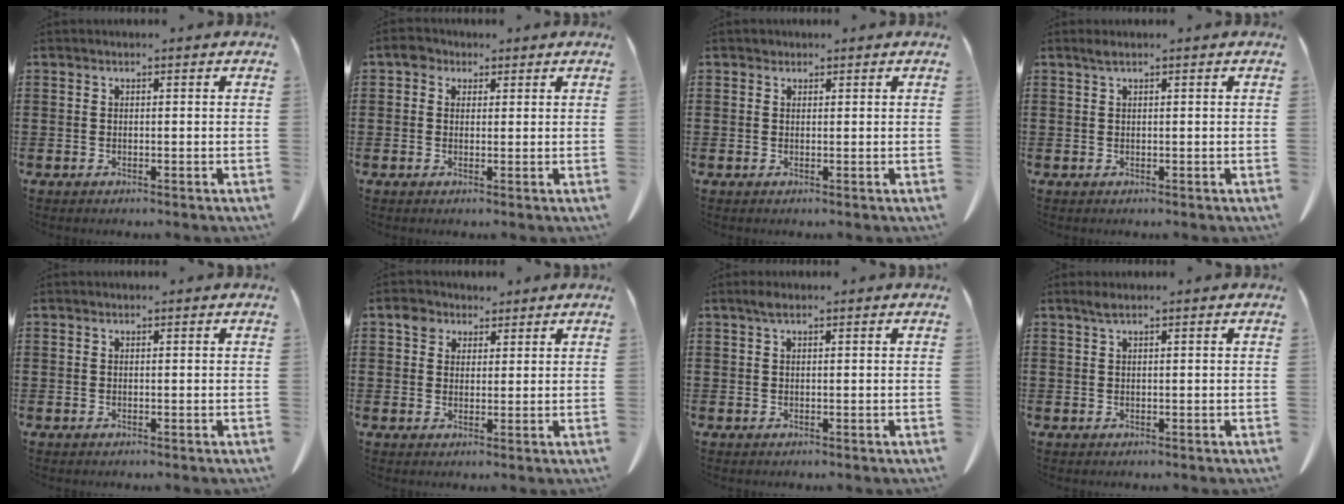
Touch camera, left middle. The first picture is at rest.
{"total": 2.3, "force": [1.4, 1.5, 0.8], "torque": [-0.014, 0.003, 0.025]}
{"total": 0.5, "force": [0.3, 0.4, 0.0], "torque": [-0.002, 0.002, 0.007]}
{"total": 1.0, "force": [0.5, 0.1, 0.8], "torque": [-0.017, 0.000, 0.010]}
{"total": 0.0}
{"total": 3.4, "force": [2.4, 2.3, 0.9], "torque": [-0.020, 0.007, 0.044]}
{"total": 1.3, "force": [0.7, 0.4, 1.0], "torque": [-0.023, 0.003, 0.011]}
{"total": 1.2, "force": [0.7, 0.1, 1.0], "torque": [-0.022, 0.001, 0.013]}